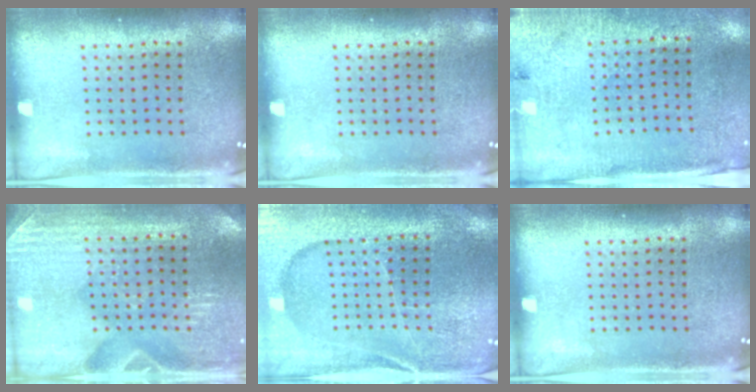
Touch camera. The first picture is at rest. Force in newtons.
{"total": 0.0}
{"total": 2.7, "press": 2.3, "slide": 1.5}
{"total": 2.9, "press": 2.9, "slide": 0.4}
{"total": 3.0, "press": 3.0, "slide": 0.4}
{"total": 0.0}